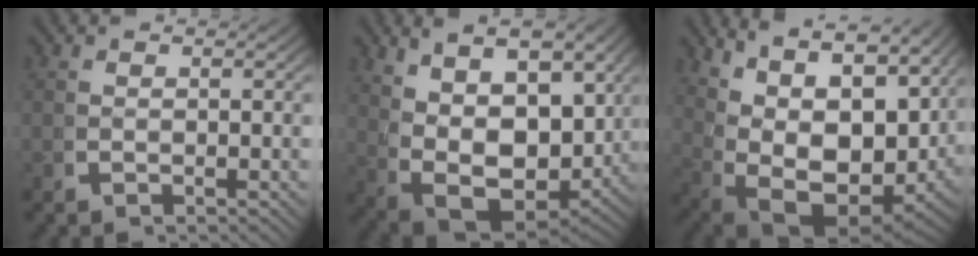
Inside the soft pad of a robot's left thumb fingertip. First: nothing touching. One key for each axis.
{"total": 13.1, "fx": -0.2, "fy": 9.0, "fz": 9.5, "tx": -0.199, "ty": -0.058, "tz": 0.020}
{"total": 15.8, "fx": 0.9, "fy": 10.5, "fz": 11.8, "tx": -0.213, "ty": -0.043, "tz": 0.034}